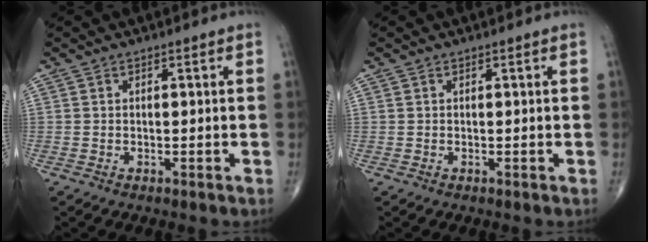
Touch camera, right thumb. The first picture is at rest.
{"total": 0.0}